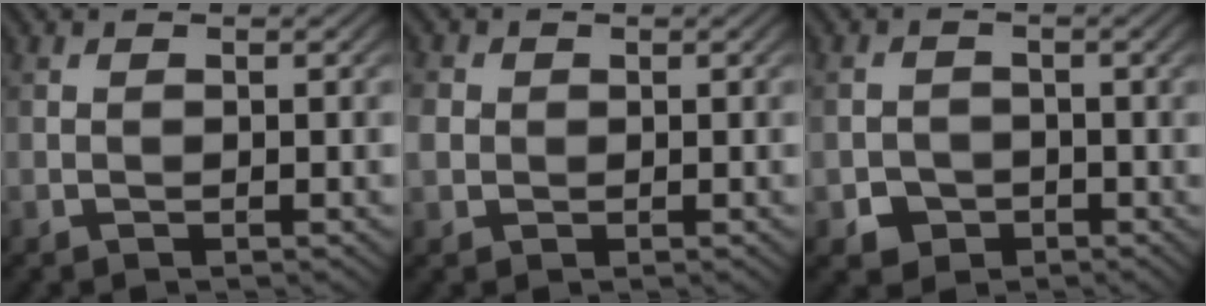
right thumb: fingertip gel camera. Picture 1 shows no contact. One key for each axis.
{"total": 2.6, "fx": 0.0, "fy": 2.4, "fz": 1.1, "tx": -0.036, "ty": 0.003, "tz": -0.004}
{"total": 3.1, "fx": -1.4, "fy": 2.7, "fz": 0.8, "tx": -0.013, "ty": -0.005, "tz": -0.028}